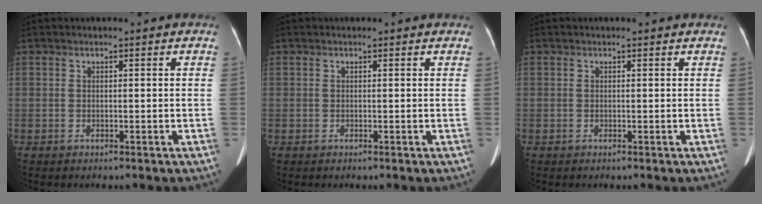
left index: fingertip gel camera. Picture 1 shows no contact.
{"total": 1.2, "force": [1.1, 0.3, 0.2], "torque": [-0.016, 0.007, 0.007]}
{"total": 1.4, "force": [1.3, 0.4, 0.3], "torque": [-0.018, 0.009, 0.007]}